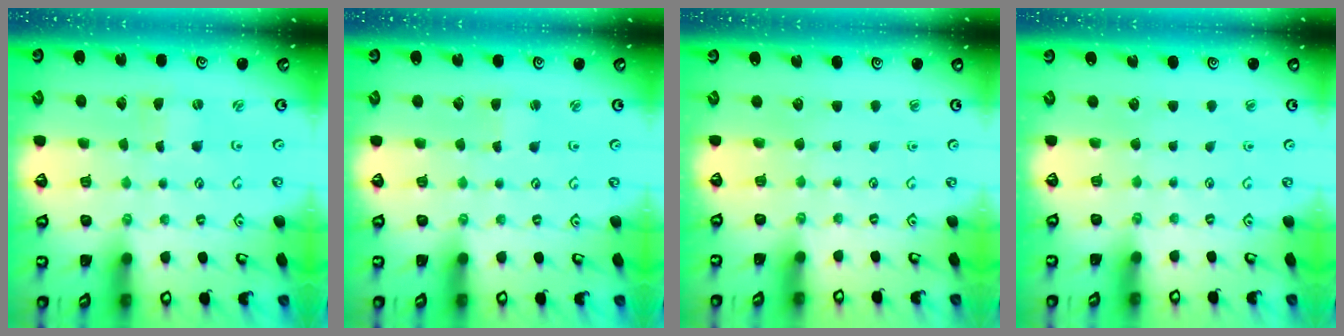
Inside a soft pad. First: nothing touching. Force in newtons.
{"total": 1.9, "press": 1.8, "slide": 0.4}
{"total": 0.0}
{"total": 0.0}